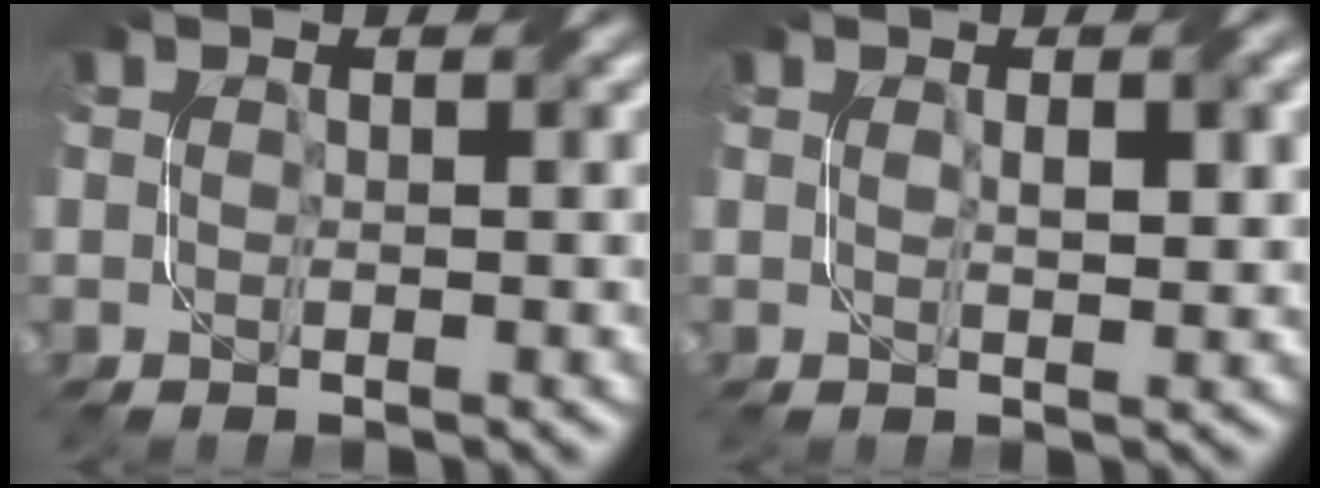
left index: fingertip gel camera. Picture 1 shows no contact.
{"total": 2.2, "force": [0.7, 0.6, 2.0], "torque": [-0.034, 0.002, 0.014]}